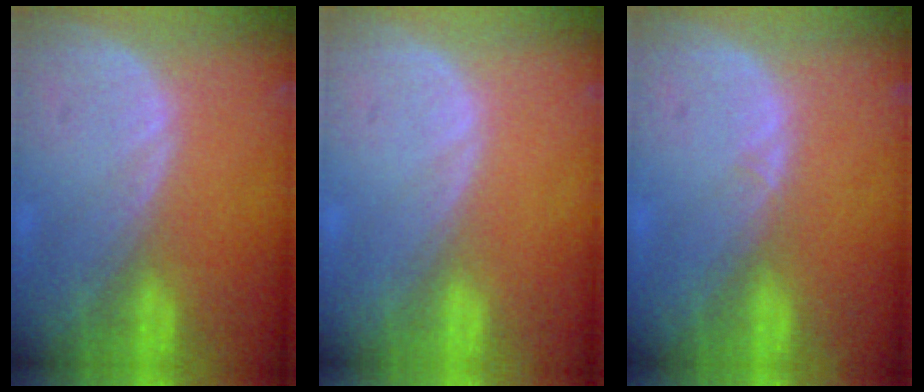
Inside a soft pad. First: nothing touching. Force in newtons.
{"total": 0.0}
{"total": 0.6, "press": 0.5, "slide": 0.4}